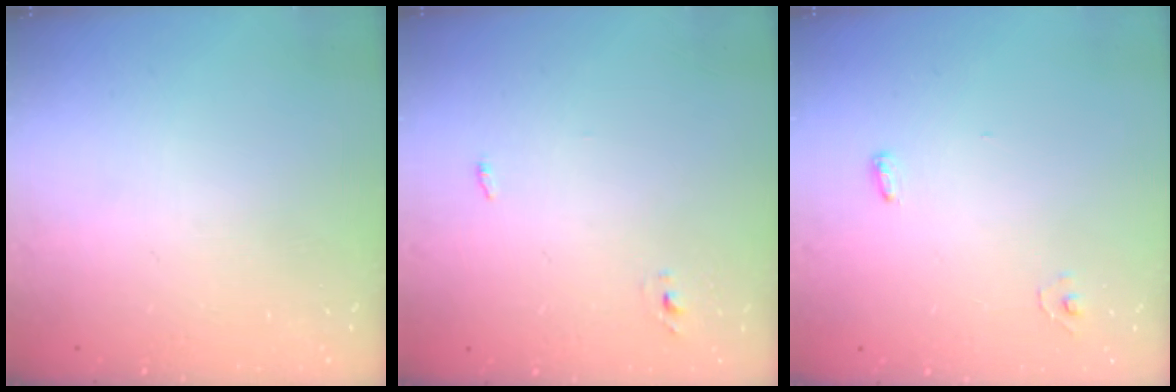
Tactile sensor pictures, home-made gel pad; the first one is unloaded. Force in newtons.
{"total": 2.7, "press": 2.6, "slide": 0.8}
{"total": 4.4, "press": 3.9, "slide": 2.1}